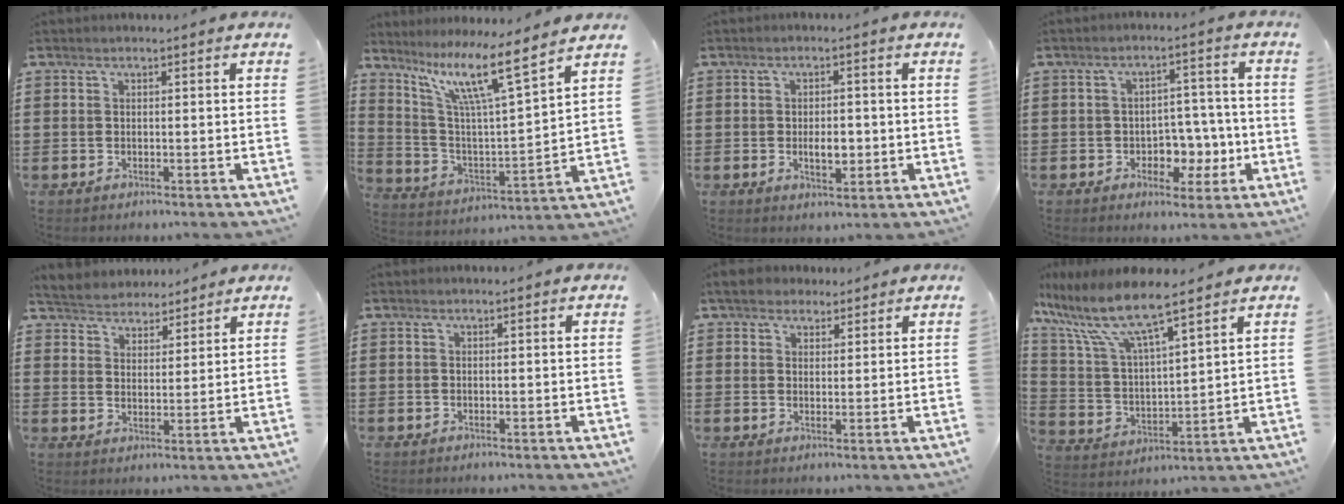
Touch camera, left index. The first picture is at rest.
{"total": 11.6, "force": [8.2, 0.6, 8.2], "torque": [-0.179, -0.045, 0.131]}
{"total": 3.7, "force": [-0.5, 1.8, 3.3], "torque": [-0.045, -0.004, -0.014]}
{"total": 5.6, "force": [-1.5, 4.3, 3.1], "torque": [-0.050, 0.008, -0.032]}
{"total": 4.0, "force": [3.8, 1.0, -0.5], "torque": [-0.012, -0.015, 0.069]}
{"total": 0.0}
{"total": 3.7, "force": [3.1, 1.8, 0.8], "torque": [-0.028, 0.005, 0.058]}
{"total": 9.2, "force": [7.6, 1.2, 5.0], "torque": [-0.137, -0.045, 0.125]}